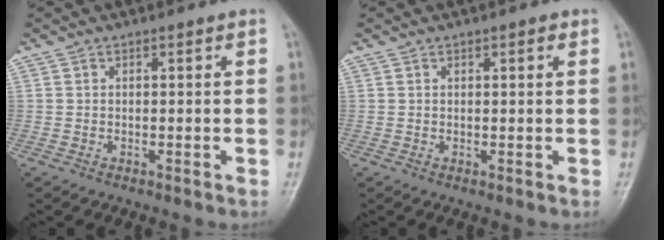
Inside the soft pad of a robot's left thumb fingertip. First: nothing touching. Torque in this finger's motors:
{"motor_torque": [-0.16, -0.05, -0.19, -0.14, 0.03]}